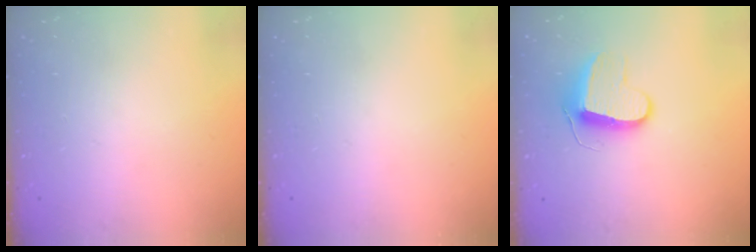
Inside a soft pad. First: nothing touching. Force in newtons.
{"total": 0.0}
{"total": 10.6, "press": 10.6, "slide": 0.2}